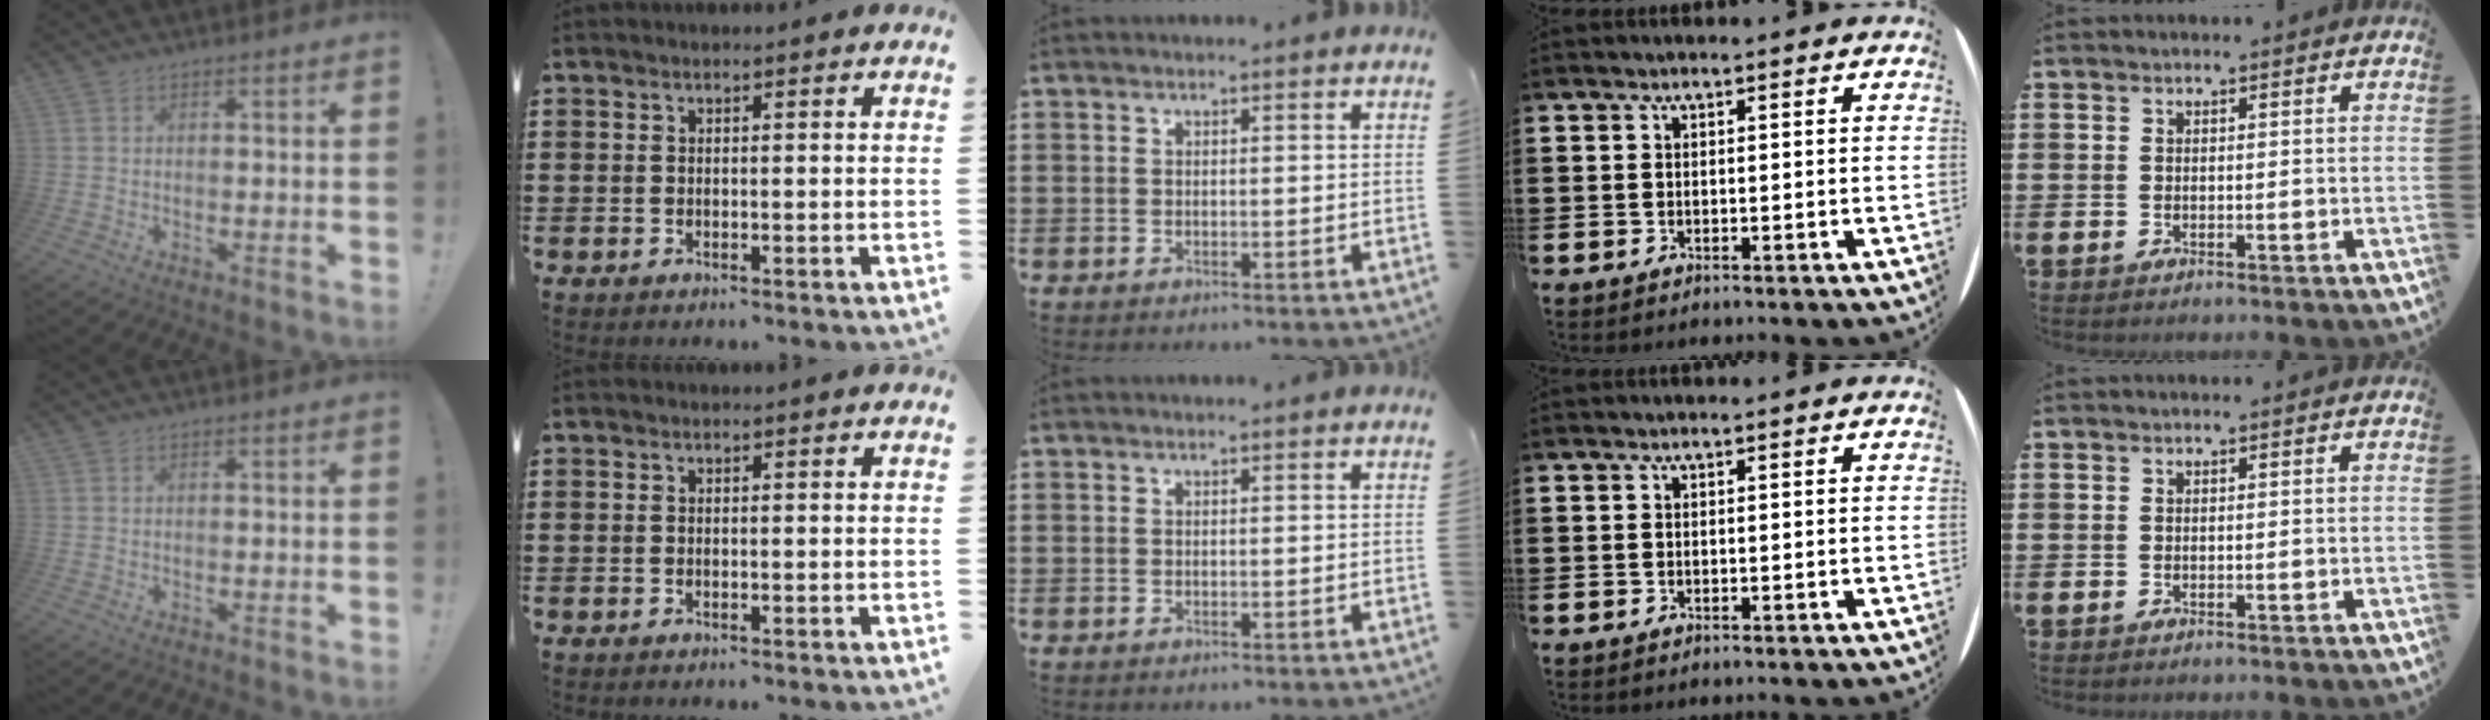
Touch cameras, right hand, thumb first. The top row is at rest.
{}